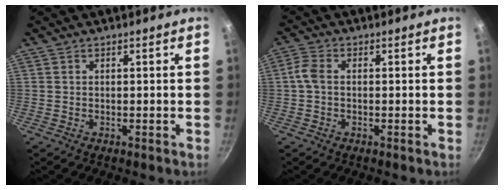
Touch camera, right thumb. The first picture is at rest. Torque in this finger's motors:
{"motor_torque": [0.99, 0.72, 0.70, -0.51, 0.05]}